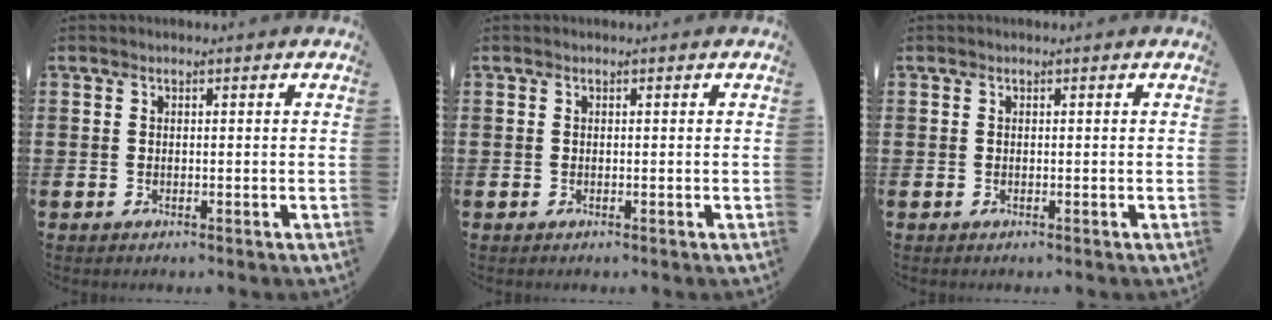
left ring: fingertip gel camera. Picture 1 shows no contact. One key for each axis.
{"total": 0.0}
{"total": 0.0}